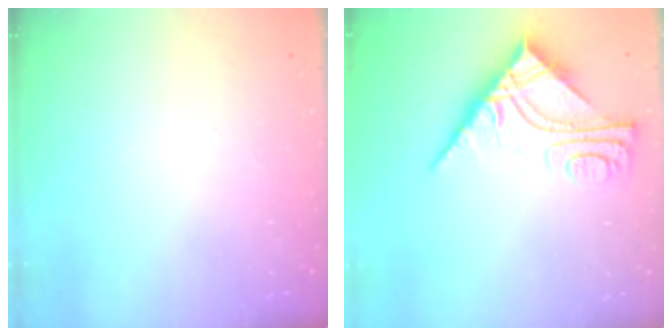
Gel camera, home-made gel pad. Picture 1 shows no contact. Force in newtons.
{"total": 9.8, "press": 9.7, "slide": 0.9}